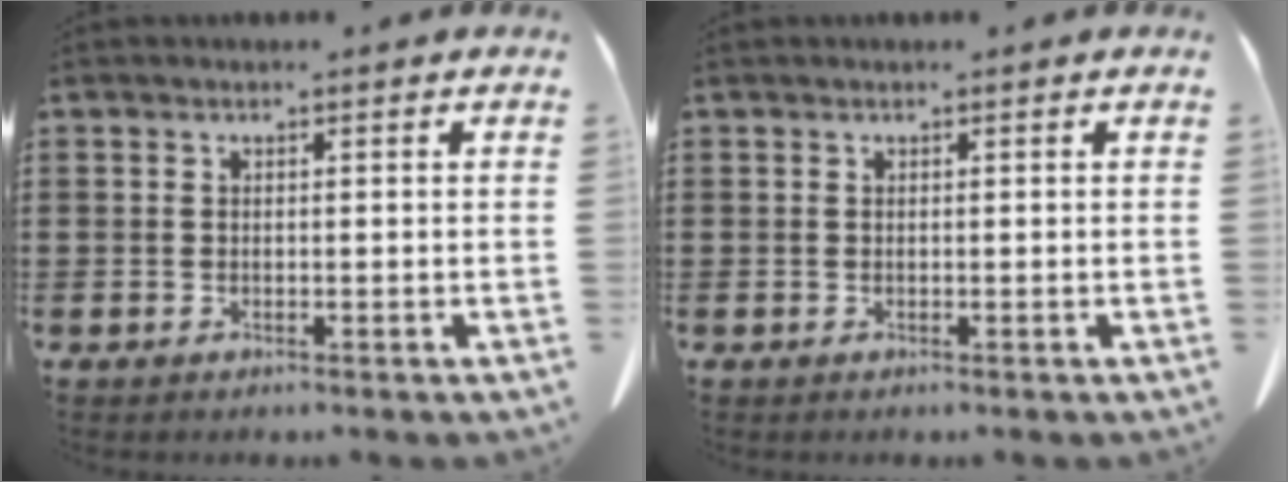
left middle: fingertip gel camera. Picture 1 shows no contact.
{"total": 0.0}